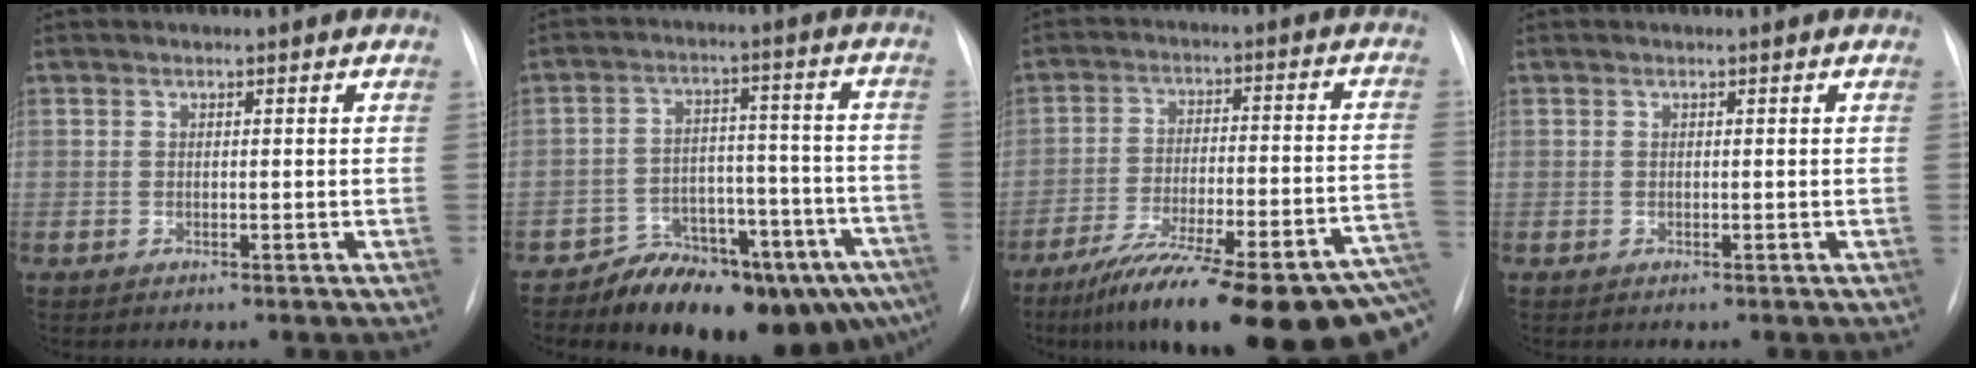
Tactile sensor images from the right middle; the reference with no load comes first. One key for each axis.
{"total": 16.9, "fx": -12.0, "fy": 6.4, "fz": 10.0, "tx": -0.086, "ty": 0.051, "tz": -0.167}
{"total": 26.9, "fx": -18.2, "fy": 4.1, "fz": 19.4, "tx": -0.222, "ty": -0.011, "tz": -0.266}
{"total": 0.0}